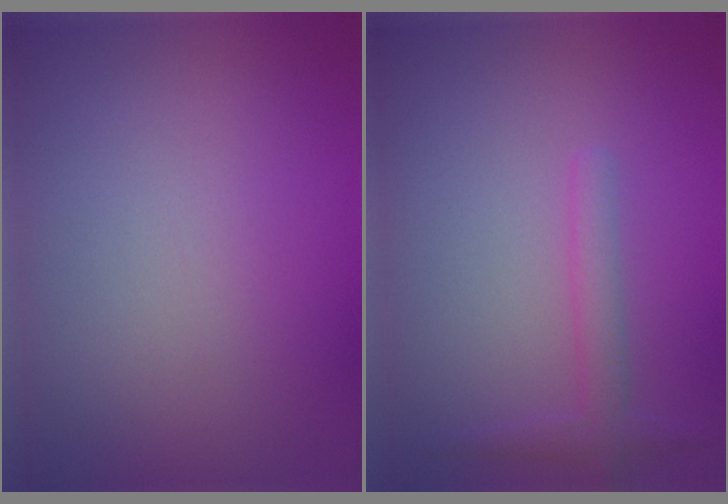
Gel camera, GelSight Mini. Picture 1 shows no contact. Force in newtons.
{"total": 1.4, "press": 1.4, "slide": 0.1}